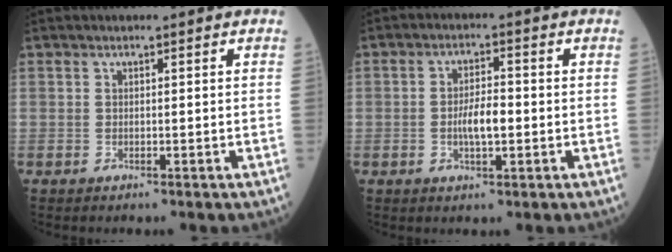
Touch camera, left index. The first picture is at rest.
{"total": 4.5, "force": [-1.2, 1.5, 4.1], "torque": [-0.079, 0.000, -0.027]}